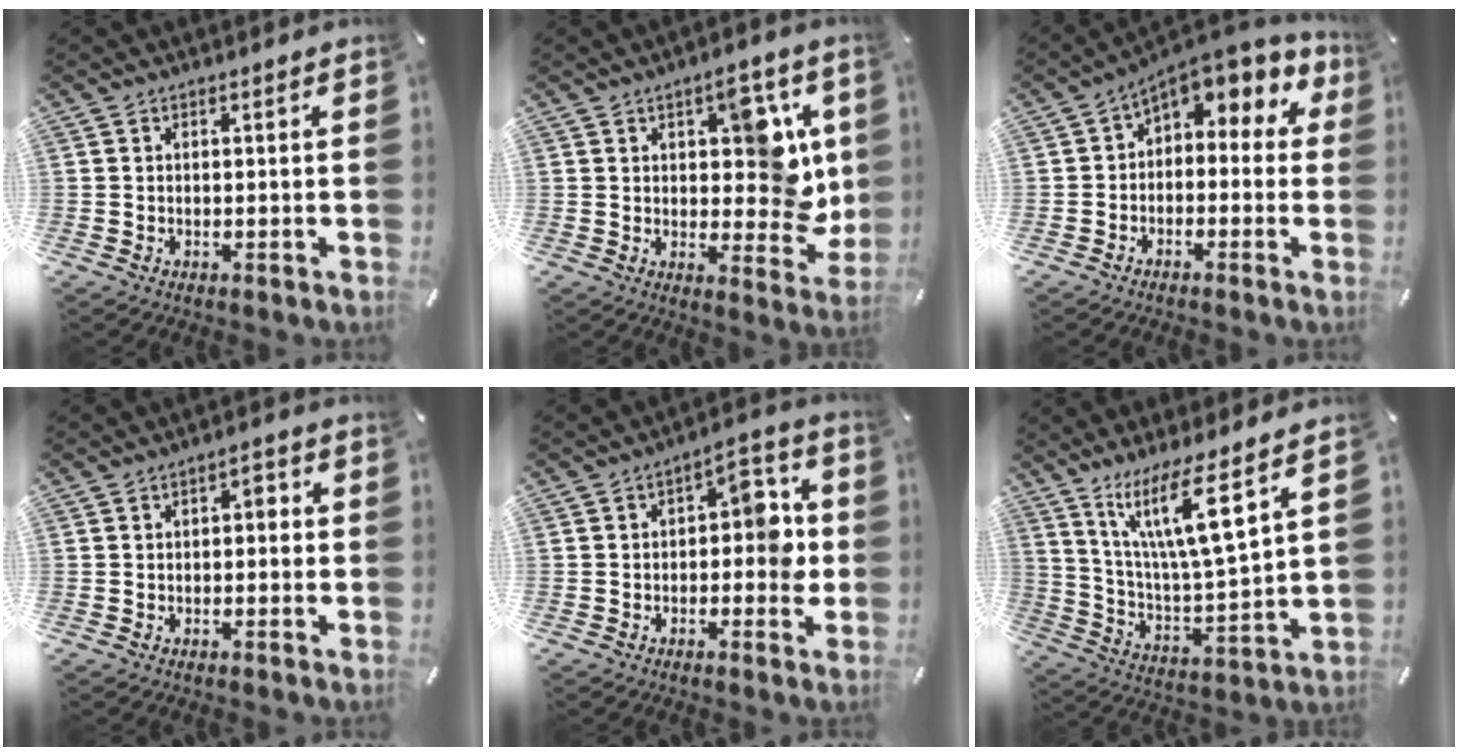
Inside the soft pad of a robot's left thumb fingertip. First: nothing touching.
{"total": 12.3, "force": [2.9, 7.1, 9.6], "torque": [-0.093, -0.016, 0.047]}
{"total": 4.6, "force": [1.7, 3.2, 2.9], "torque": [-0.057, -0.016, 0.029]}
{"total": 2.6, "force": [-0.4, 1.6, 2.1], "torque": [-0.033, 0.009, -0.013]}
{"total": 8.4, "force": [-0.6, 4.9, 6.8], "torque": [-0.076, 0.002, -0.020]}
{"total": 14.3, "force": [9.5, 1.7, 10.6], "torque": [-0.212, -0.040, 0.158]}